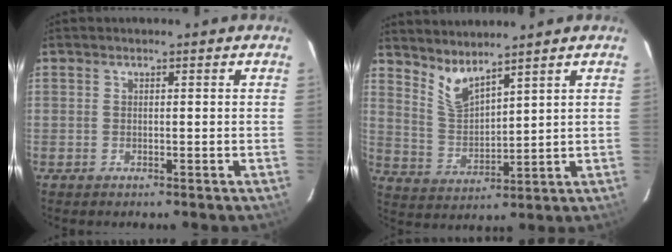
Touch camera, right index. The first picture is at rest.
{"total": 6.3, "force": [5.3, 1.1, 3.1], "torque": [-0.061, -0.011, 0.113]}